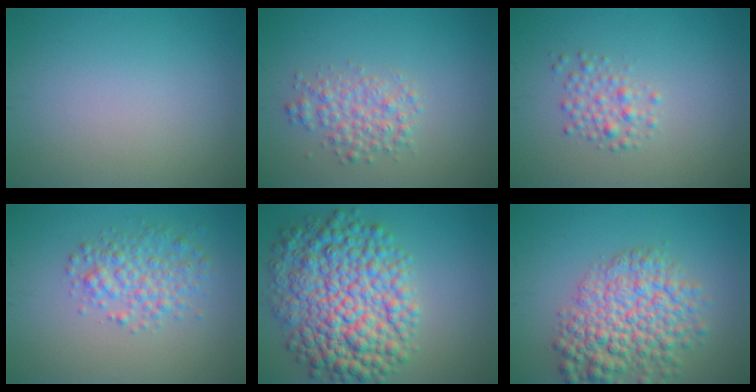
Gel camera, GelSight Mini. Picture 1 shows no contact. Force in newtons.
{"total": 2.8, "press": 2.8, "slide": 0.1}
{"total": 2.1, "press": 2.1, "slide": 0.1}
{"total": 3.5, "press": 3.5, "slide": 0.1}
{"total": 10.6, "press": 10.6, "slide": 0.1}
{"total": 7.3, "press": 7.3, "slide": 0.3}